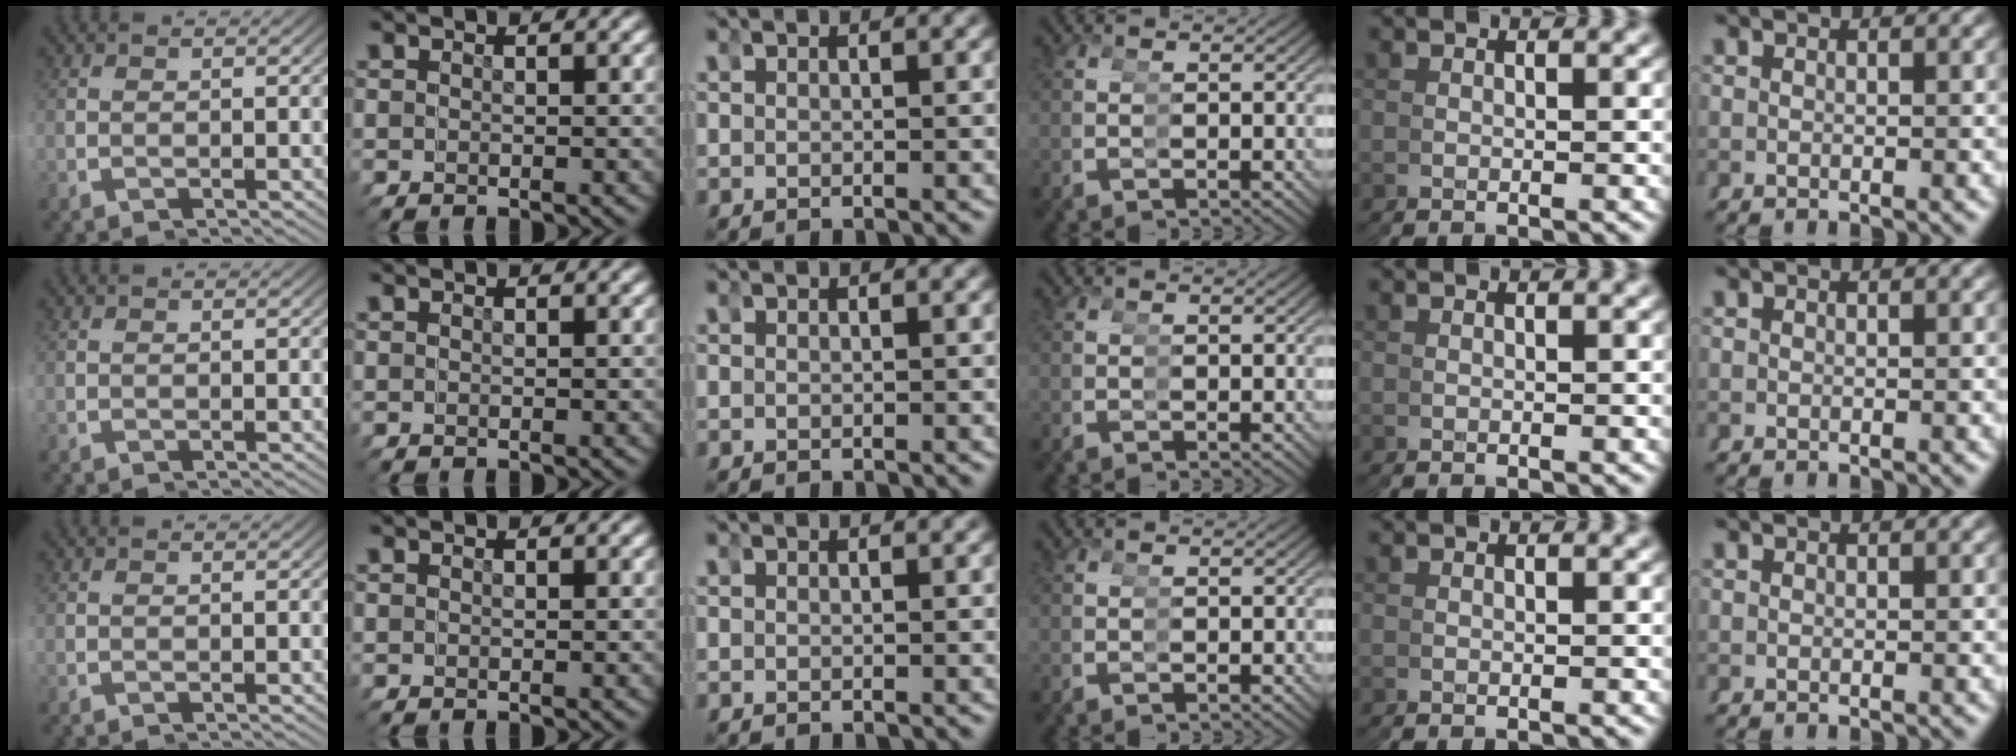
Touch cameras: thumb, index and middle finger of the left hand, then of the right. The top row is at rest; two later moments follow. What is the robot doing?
{"motion": "reach", "object": "sticker"}